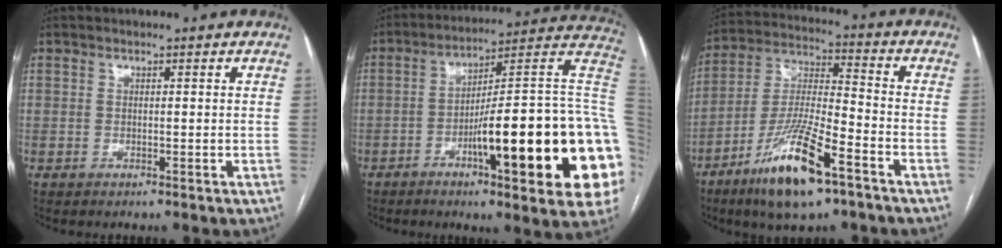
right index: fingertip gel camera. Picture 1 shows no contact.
{"total": 27.4, "force": [-5.8, 2.5, 26.7], "torque": [-0.271, 0.007, -0.087]}
{"total": 15.2, "force": [-8.8, 2.6, 12.1], "torque": [-0.240, -0.022, -0.159]}